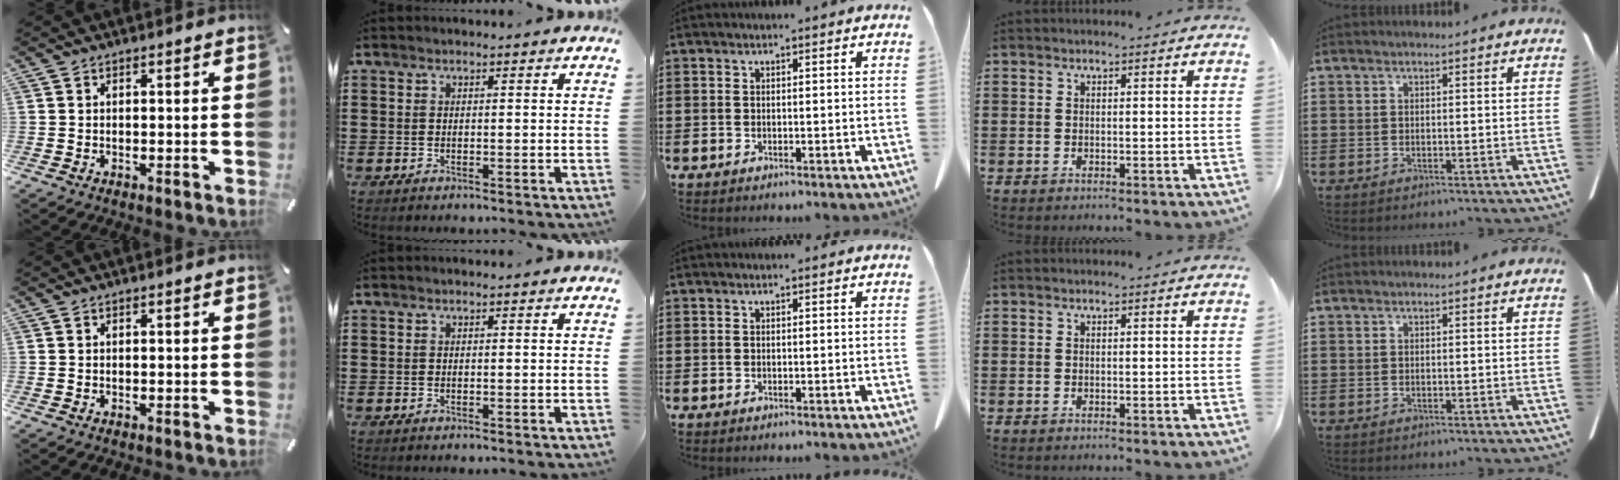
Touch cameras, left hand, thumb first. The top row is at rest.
{}